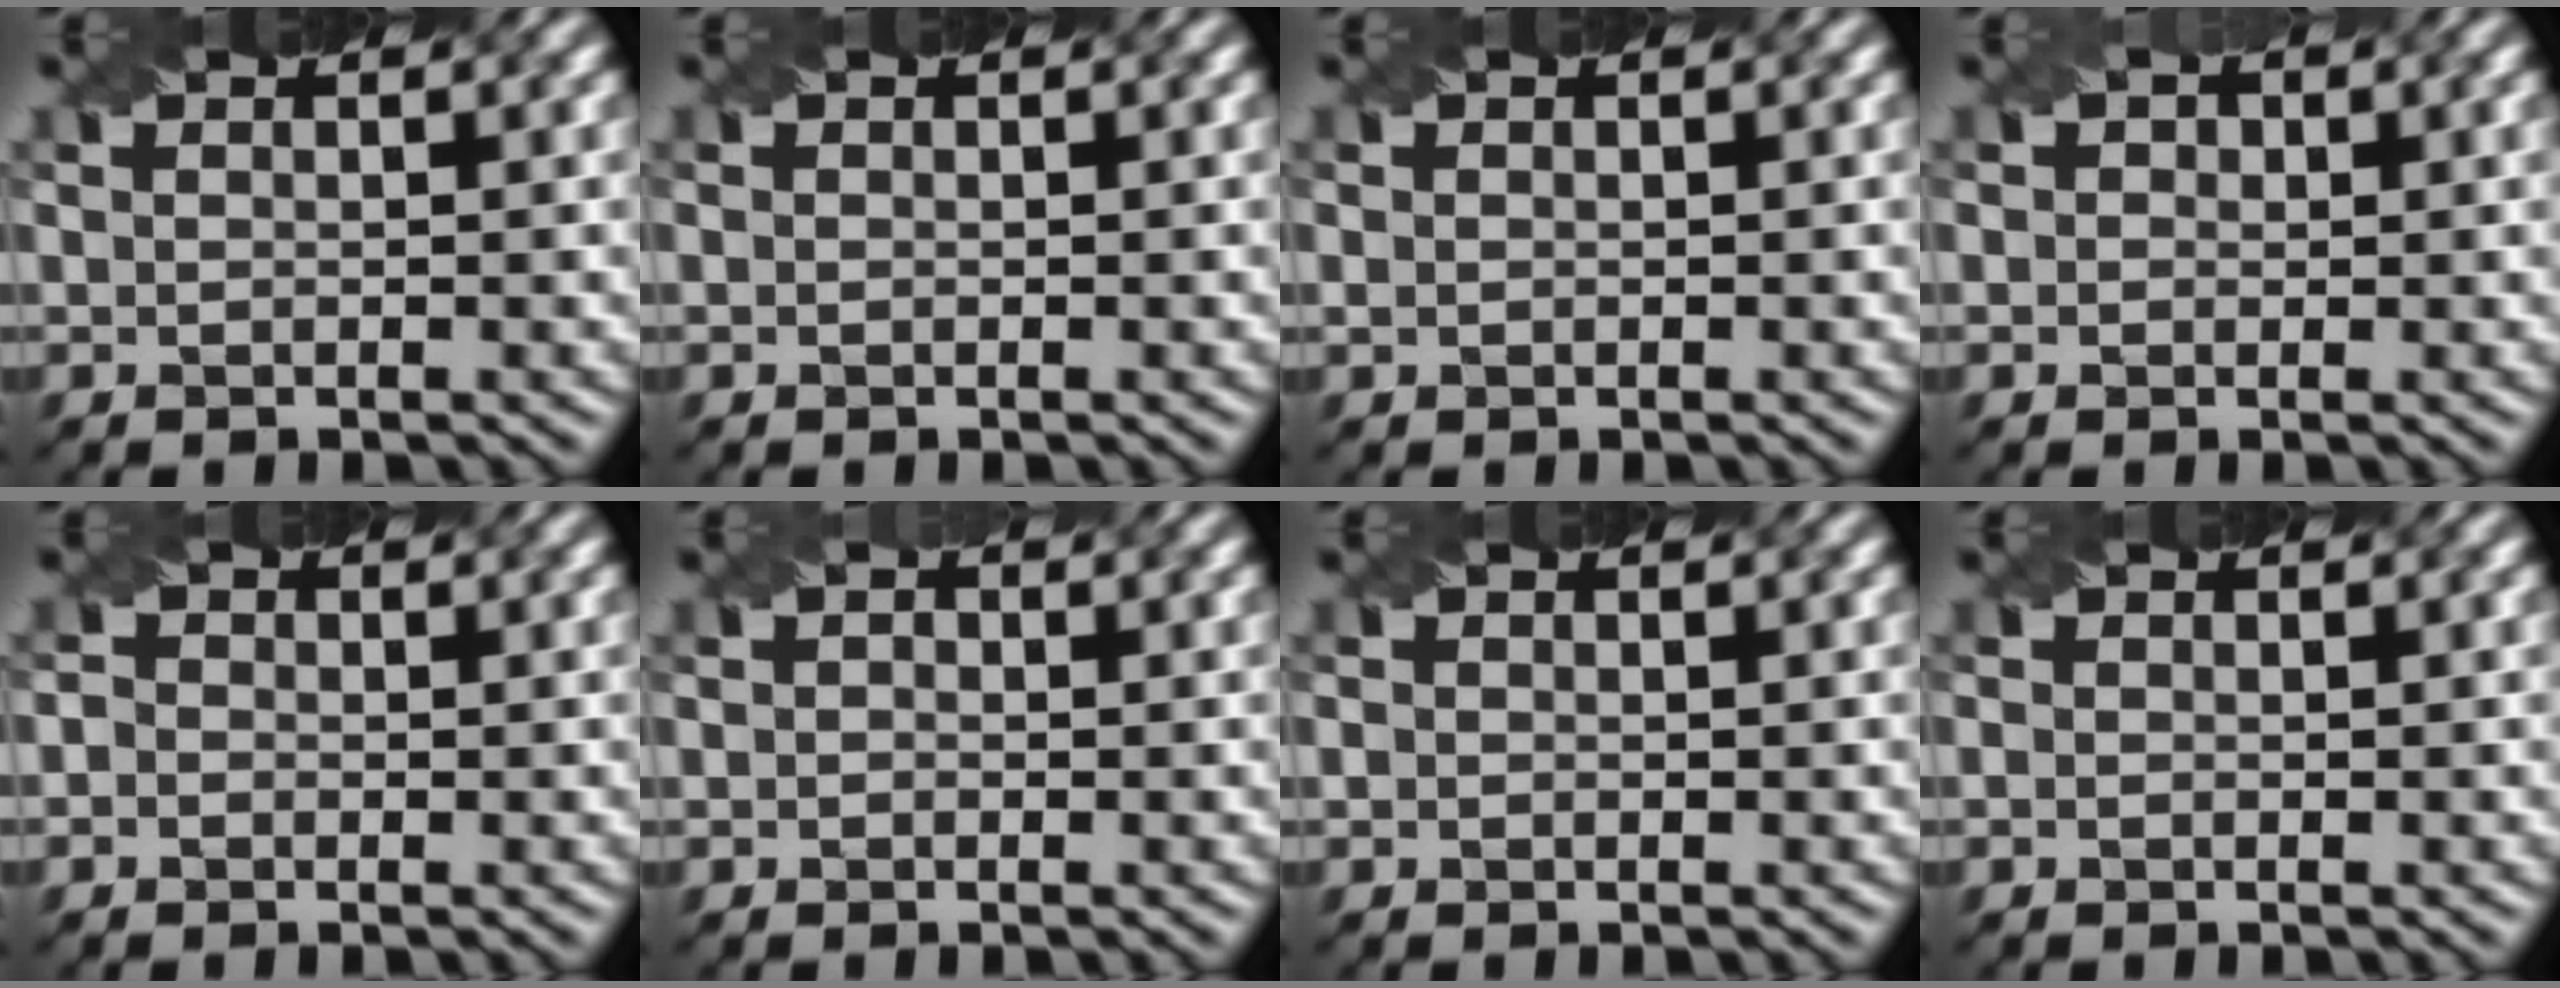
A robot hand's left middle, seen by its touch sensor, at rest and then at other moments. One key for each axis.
{"total": 0.7, "fx": -0.3, "fy": -0.4, "fz": -0.5, "tx": -0.002, "ty": -0.006, "tz": 0.006}
{"total": 1.1, "fx": -0.5, "fy": -0.6, "fz": -0.8, "tx": -0.003, "ty": -0.008, "tz": 0.014}
{"total": 0.7, "fx": -0.3, "fy": 0.1, "fz": -0.5, "tx": -0.007, "ty": 0.004, "tz": 0.009}
{"total": 1.7, "fx": -1.3, "fy": -0.3, "fz": -1.0, "tx": 0.002, "ty": -0.006, "tz": 0.000}
{"total": 1.2, "fx": -0.9, "fy": -0.3, "fz": -0.8, "tx": -0.002, "ty": -0.003, "tz": 0.008}
{"total": 1.4, "fx": -0.8, "fy": -0.6, "fz": -1.0, "tx": -0.002, "ty": -0.002, "tz": 0.012}
{"total": 1.1, "fx": -0.6, "fy": -0.6, "fz": -0.7, "tx": -0.003, "ty": -0.009, "tz": 0.010}